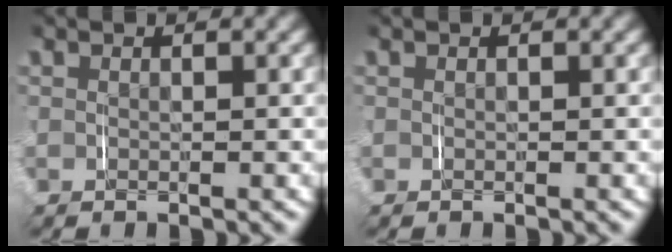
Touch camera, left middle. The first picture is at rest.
{"total": 0.0}